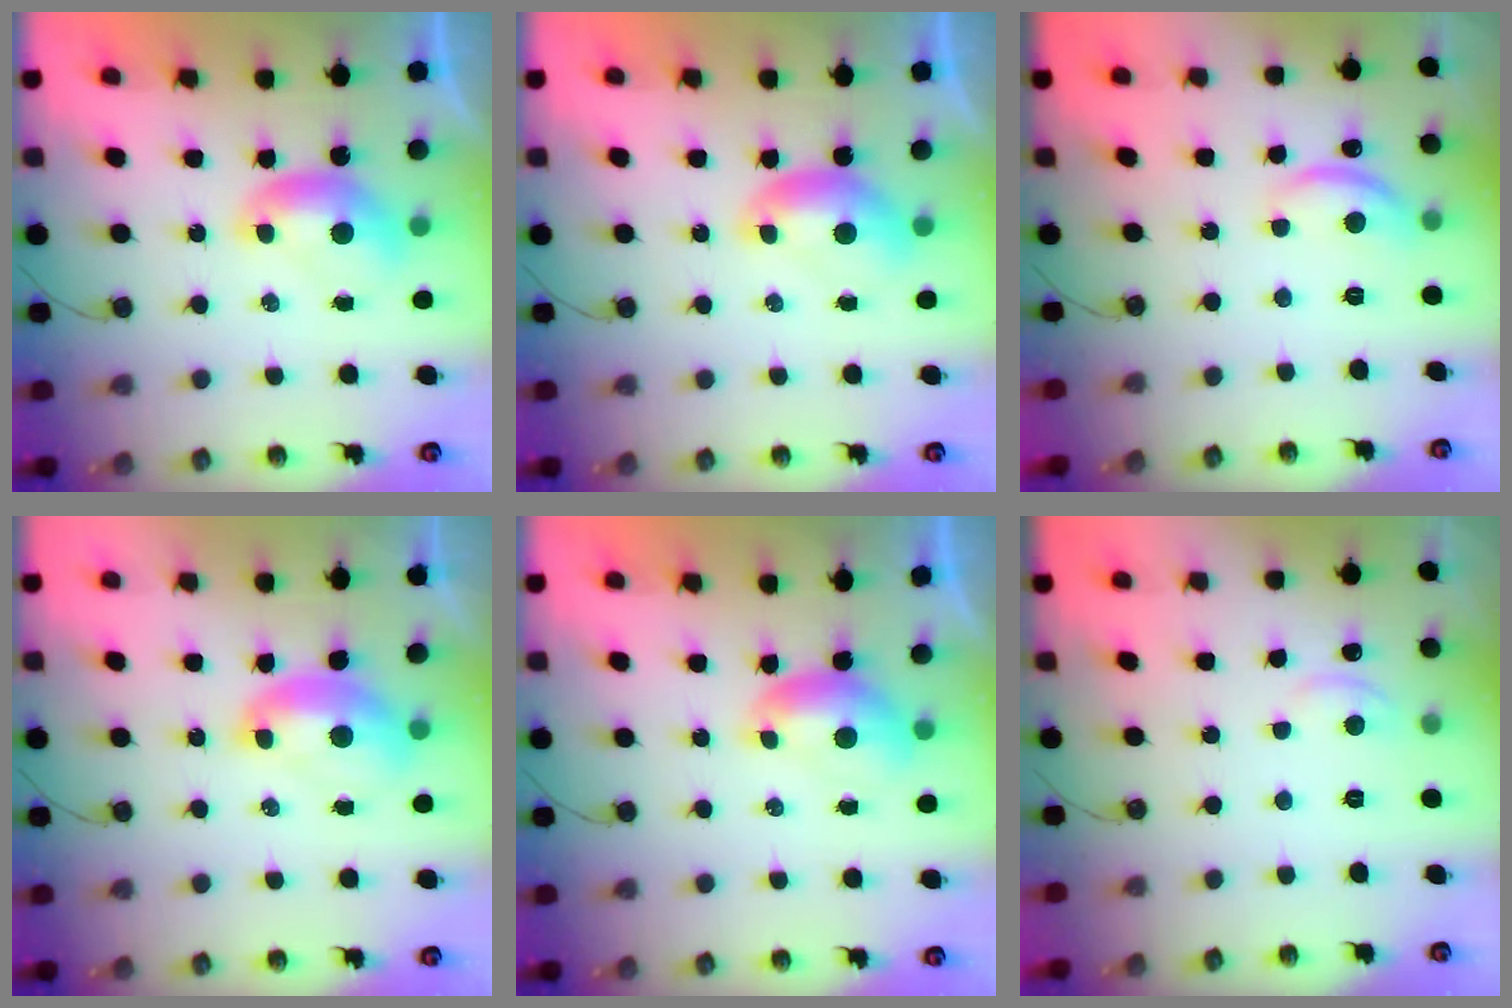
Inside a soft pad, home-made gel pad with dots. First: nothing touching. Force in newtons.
{"total": 0.0}
{"total": 6.3, "press": 6.3, "slide": 0.6}
{"total": 2.1, "press": 2.0, "slide": 0.7}
{"total": 1.0, "press": 0.4, "slide": 0.9}
{"total": 1.5, "press": 1.4, "slide": 0.6}